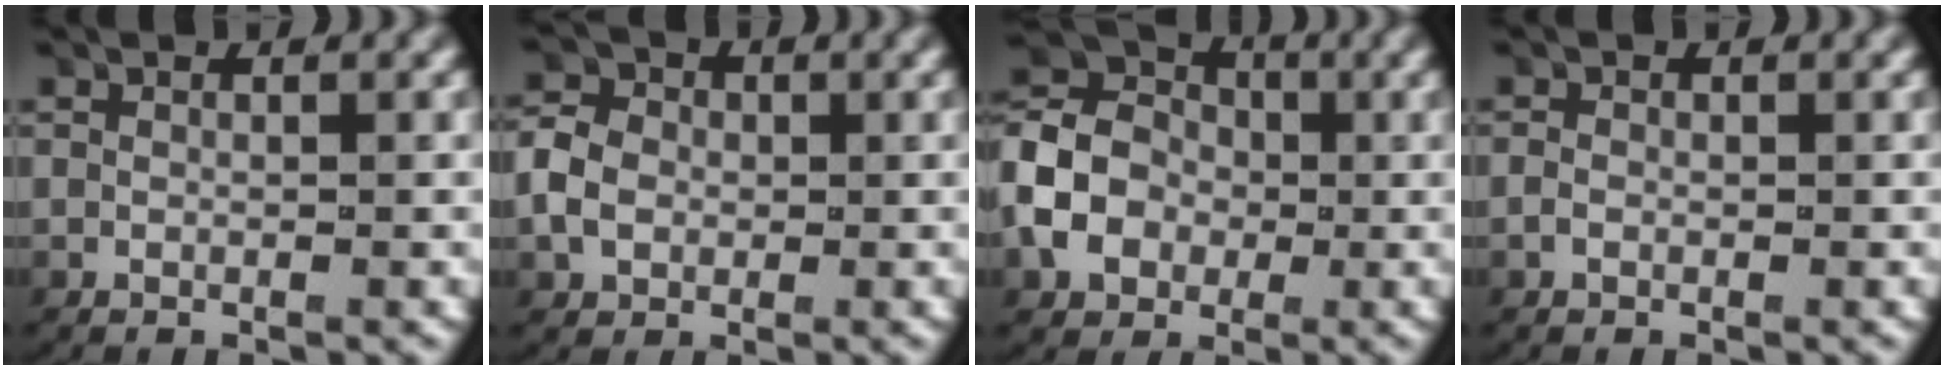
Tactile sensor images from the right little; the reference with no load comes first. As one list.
[{"total": 3.3, "force": [-0.1, 2.9, 1.6], "torque": [-0.037, 0.006, -0.004]}, {"total": 9.1, "force": [0.0, 7.8, 4.5], "torque": [-0.108, -0.006, -0.007]}, {"total": 0.6, "force": [-0.4, 0.4, 0.2], "torque": [-0.009, -0.001, -0.006]}]